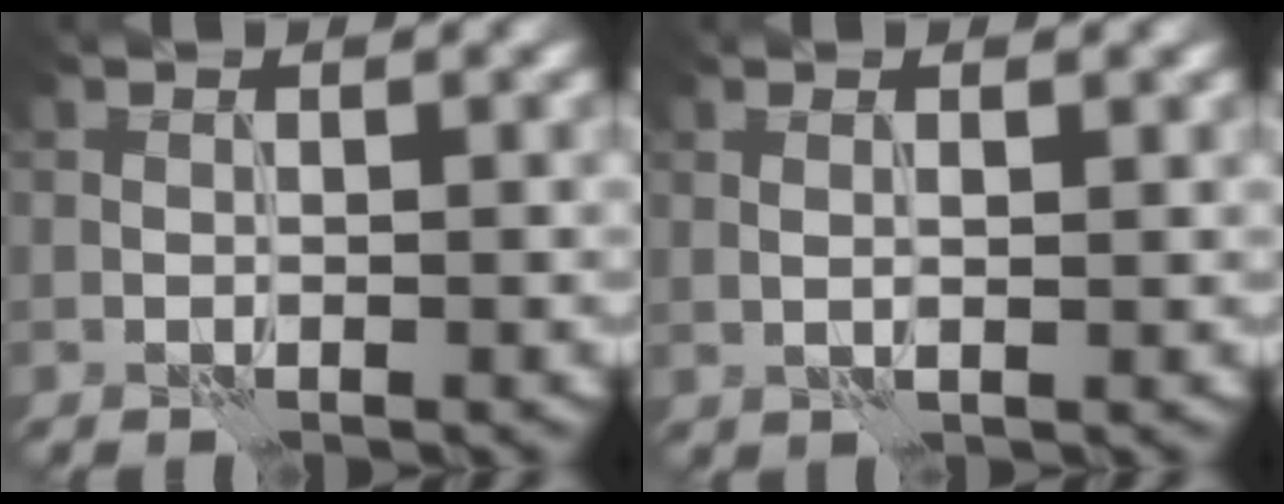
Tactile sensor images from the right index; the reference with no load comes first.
{"total": 2.3, "force": [1.0, 0.8, 1.9], "torque": [-0.020, 0.003, 0.004]}